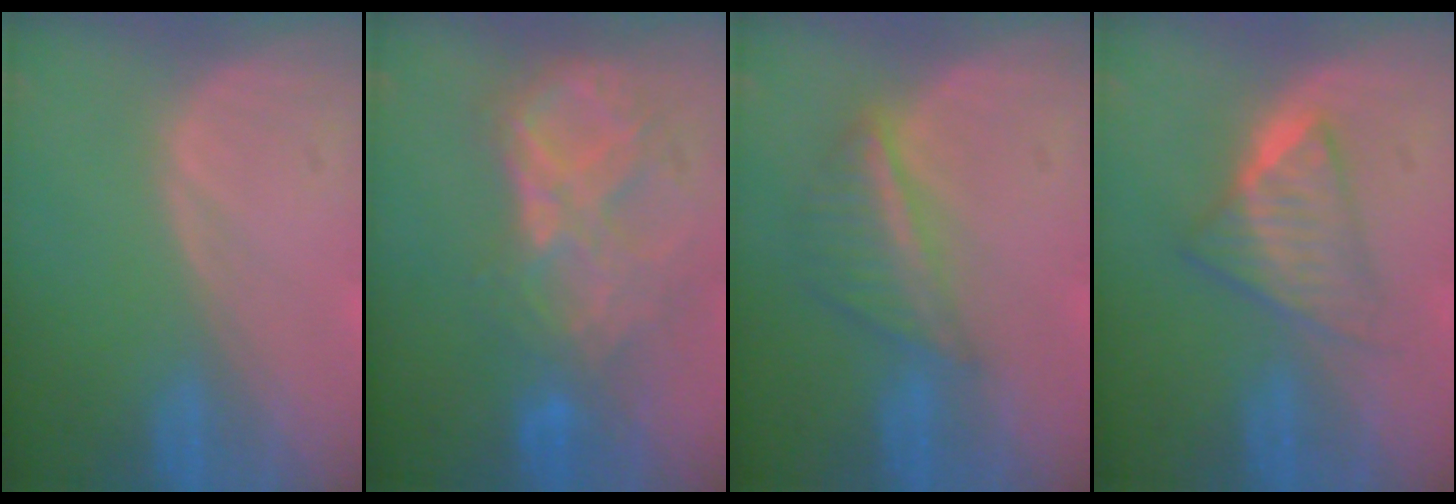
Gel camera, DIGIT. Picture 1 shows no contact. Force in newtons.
{"total": 9.1, "press": 7.7, "slide": 4.8}
{"total": 5.9, "press": 5.2, "slide": 2.8}
{"total": 6.3, "press": 5.5, "slide": 3.1}